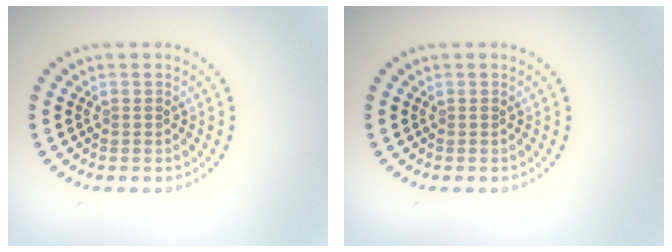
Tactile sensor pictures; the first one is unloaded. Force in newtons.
{"total": 0.0}